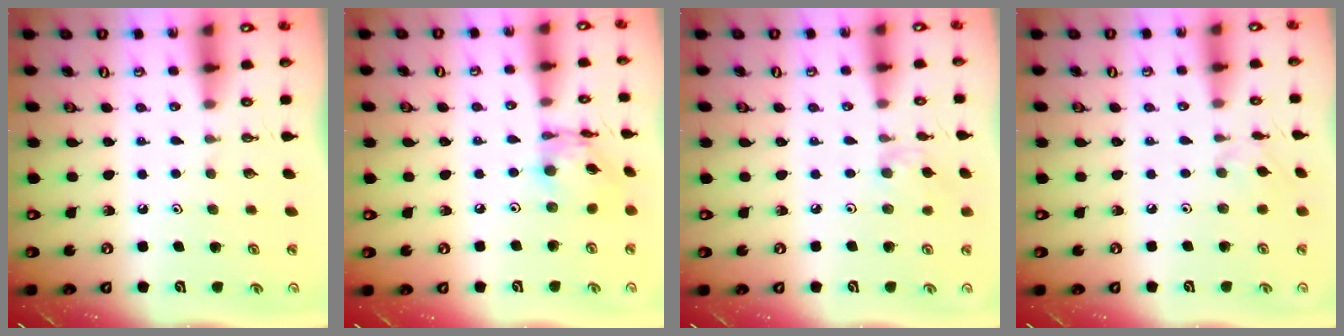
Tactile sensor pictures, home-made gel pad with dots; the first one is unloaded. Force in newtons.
{"total": 11.1, "press": 11.1, "slide": 0.7}
{"total": 3.4, "press": 3.3, "slide": 0.6}
{"total": 1.5, "press": 1.4, "slide": 0.5}